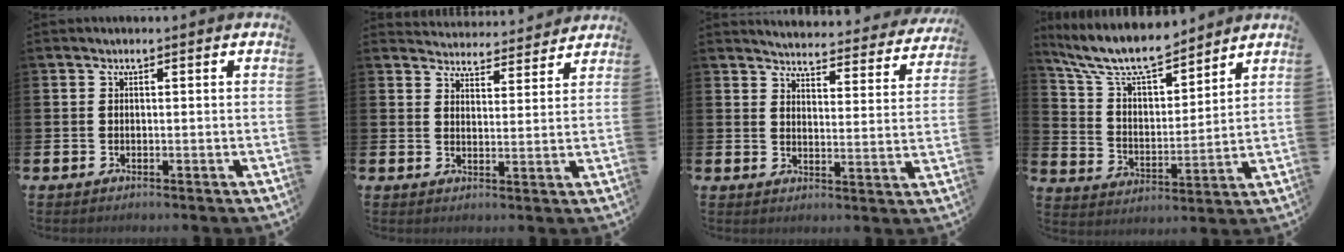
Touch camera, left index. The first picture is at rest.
{"total": 4.2, "force": [4.2, 0.6, -0.3], "torque": [-0.004, -0.034, 0.072]}
{"total": 4.3, "force": [4.2, 0.4, 0.4], "torque": [-0.019, -0.041, 0.069]}
{"total": 9.6, "force": [8.7, 2.1, 3.5], "torque": [-0.106, -0.049, 0.157]}